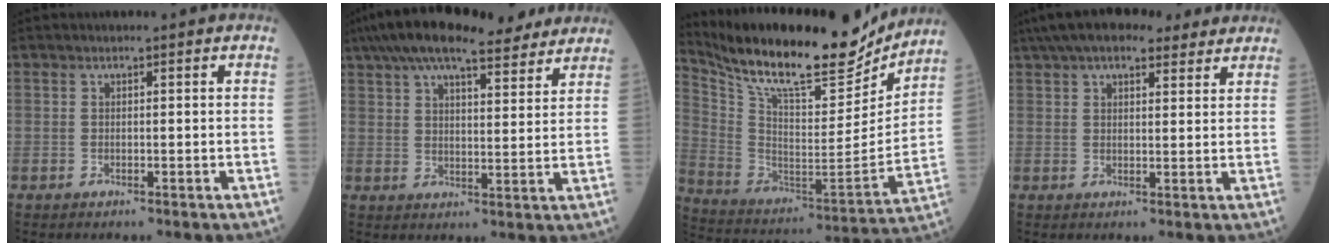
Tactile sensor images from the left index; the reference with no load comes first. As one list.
[{"total": 19.1, "force": [15.5, 4.6, 10.2], "torque": [-0.179, 0.053, 0.223]}, {"total": 23.8, "force": [20.6, 4.9, 10.8], "torque": [-0.210, -0.018, 0.330]}, {"total": 13.2, "force": [10.4, 4.2, 7.0], "torque": [-0.119, 0.055, 0.154]}]